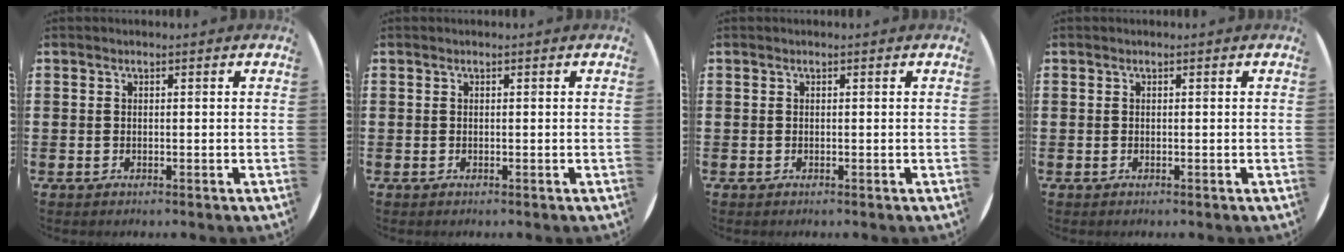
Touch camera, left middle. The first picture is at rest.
{"total": 0.0}
{"total": 0.0}
{"total": 0.0}